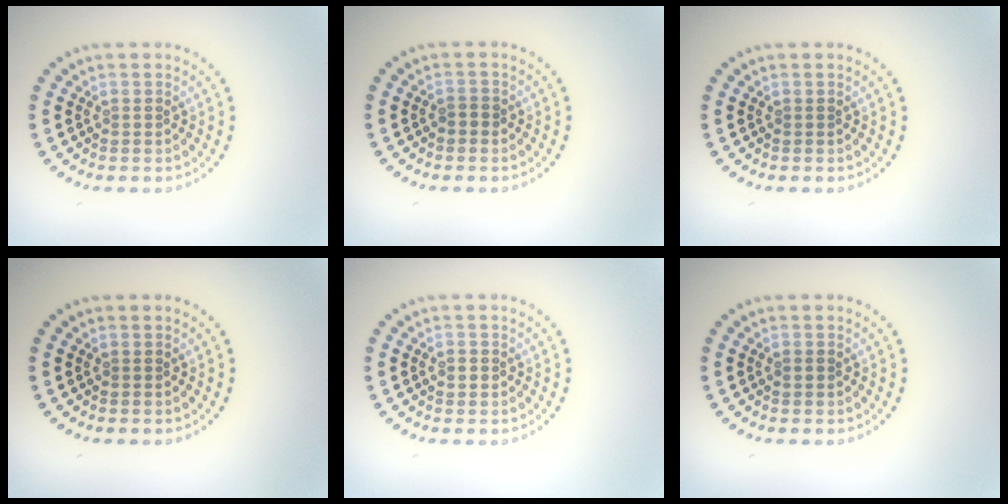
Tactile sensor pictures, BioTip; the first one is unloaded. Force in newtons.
{"total": 0.8, "press": 0.8, "slide": 0.1}
{"total": 0.0}
{"total": 0.0}
{"total": 0.9, "press": 0.8, "slide": 0.3}
{"total": 0.9, "press": 0.9, "slide": 0.1}